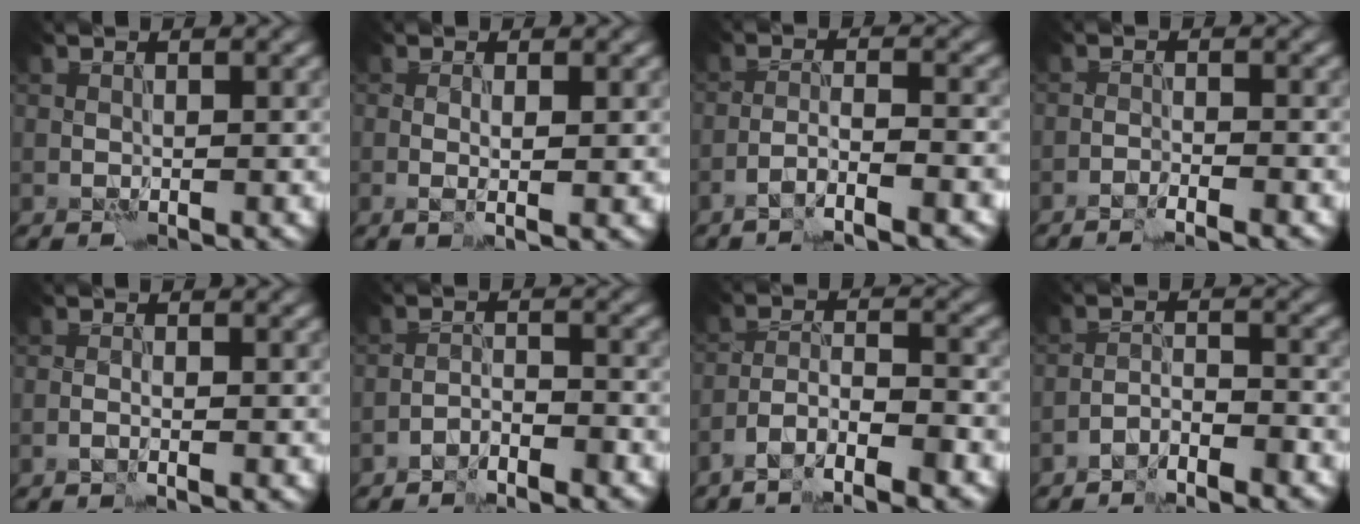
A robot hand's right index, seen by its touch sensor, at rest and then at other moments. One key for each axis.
{"total": 1.5, "fx": 0.2, "fy": 0.1, "fz": 1.5, "tx": -0.026, "ty": -0.005, "tz": 0.004}
{"total": 3.6, "fx": -2.7, "fy": 0.2, "fz": 2.4, "tx": -0.039, "ty": 0.006, "tz": -0.053}
{"total": 2.3, "fx": -2.1, "fy": -0.1, "fz": 1.0, "tx": -0.021, "ty": 0.002, "tz": -0.036}
{"total": 0.6, "fx": -0.3, "fy": -0.2, "fz": 0.4, "tx": -0.006, "ty": 0.000, "tz": -0.010}
{"total": 2.4, "fx": -2.2, "fy": 0.3, "fz": 0.8, "tx": -0.007, "ty": 0.005, "tz": -0.043}
{"total": 5.8, "fx": -4.5, "fy": 1.1, "fz": 3.5, "tx": -0.053, "ty": 0.002, "tz": -0.081}
{"total": 2.8, "fx": -2.6, "fy": 0.4, "fz": 1.1, "tx": -0.013, "ty": 0.005, "tz": -0.050}